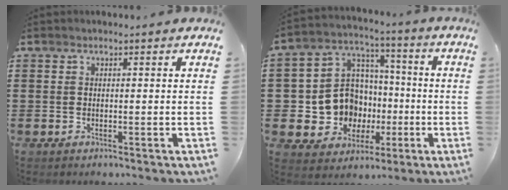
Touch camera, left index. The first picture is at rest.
{"total": 10.4, "force": [-1.2, 9.7, 3.6], "torque": [-0.107, 0.003, -0.014]}